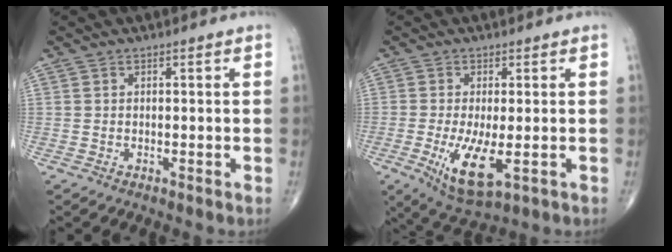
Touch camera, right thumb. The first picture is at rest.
{"total": 9.2, "force": [-2.3, 3.2, 8.3], "torque": [-0.157, -0.027, -0.030]}